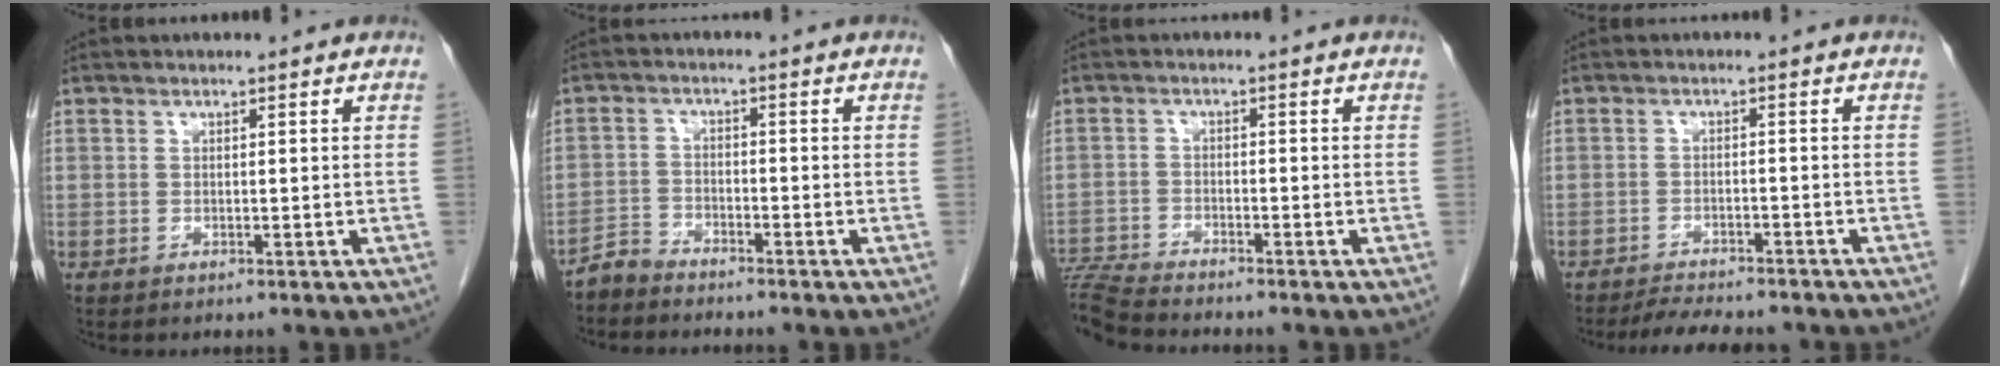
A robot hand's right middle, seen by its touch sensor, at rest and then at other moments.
{"total": 2.9, "force": [-2.8, 0.5, -0.2], "torque": [0.007, -0.007, -0.059]}
{"total": 6.6, "force": [-6.4, -0.7, 1.1], "torque": [-0.024, -0.012, -0.122]}
{"total": 8.4, "force": [-7.7, 1.4, 3.1], "torque": [-0.046, -0.008, -0.111]}